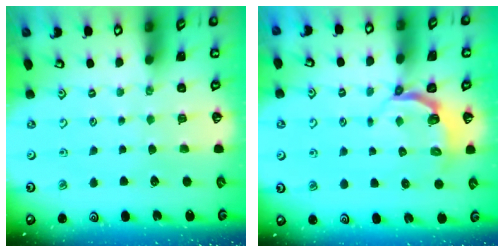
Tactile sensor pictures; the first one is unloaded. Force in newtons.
{"total": 3.9, "press": 3.0, "slide": 2.6}